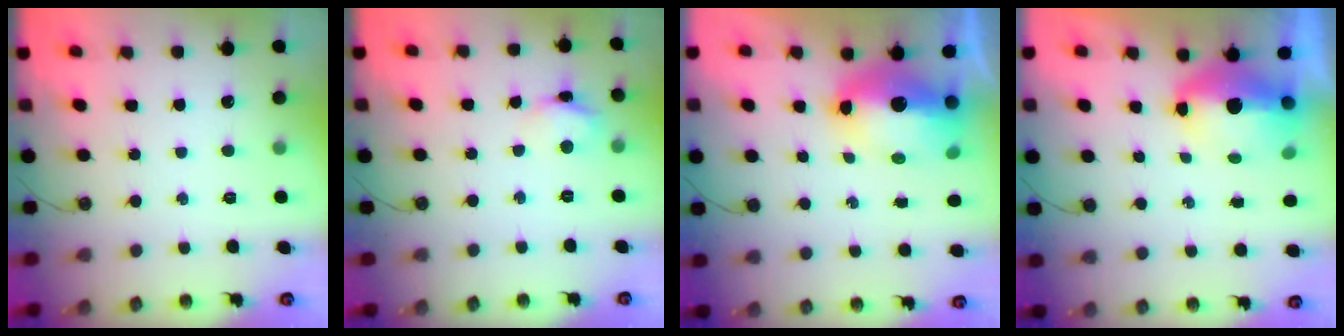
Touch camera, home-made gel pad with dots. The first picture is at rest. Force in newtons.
{"total": 6.5, "press": 6.5, "slide": 0.5}
{"total": 12.7, "press": 12.6, "slide": 1.4}
{"total": 8.9, "press": 8.8, "slide": 1.1}